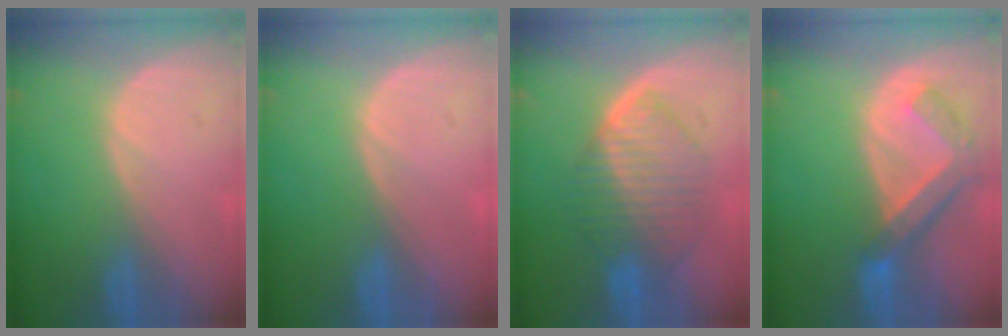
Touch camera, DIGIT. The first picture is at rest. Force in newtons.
{"total": 0.0}
{"total": 8.1, "press": 8.1, "slide": 0.4}
{"total": 7.0, "press": 6.1, "slide": 3.4}